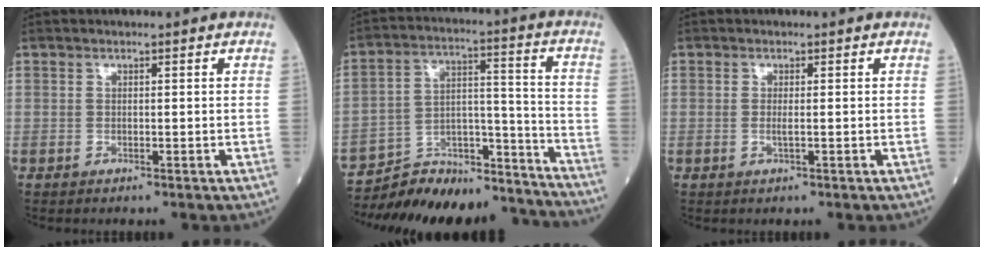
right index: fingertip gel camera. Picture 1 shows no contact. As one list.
[{"total": 19.6, "force": [-18.9, 3.4, 3.9], "torque": [-0.066, 0.036, -0.288]}, {"total": 1.1, "force": [-0.2, 0.0, 1.1], "torque": [-0.022, -0.002, -0.006]}]